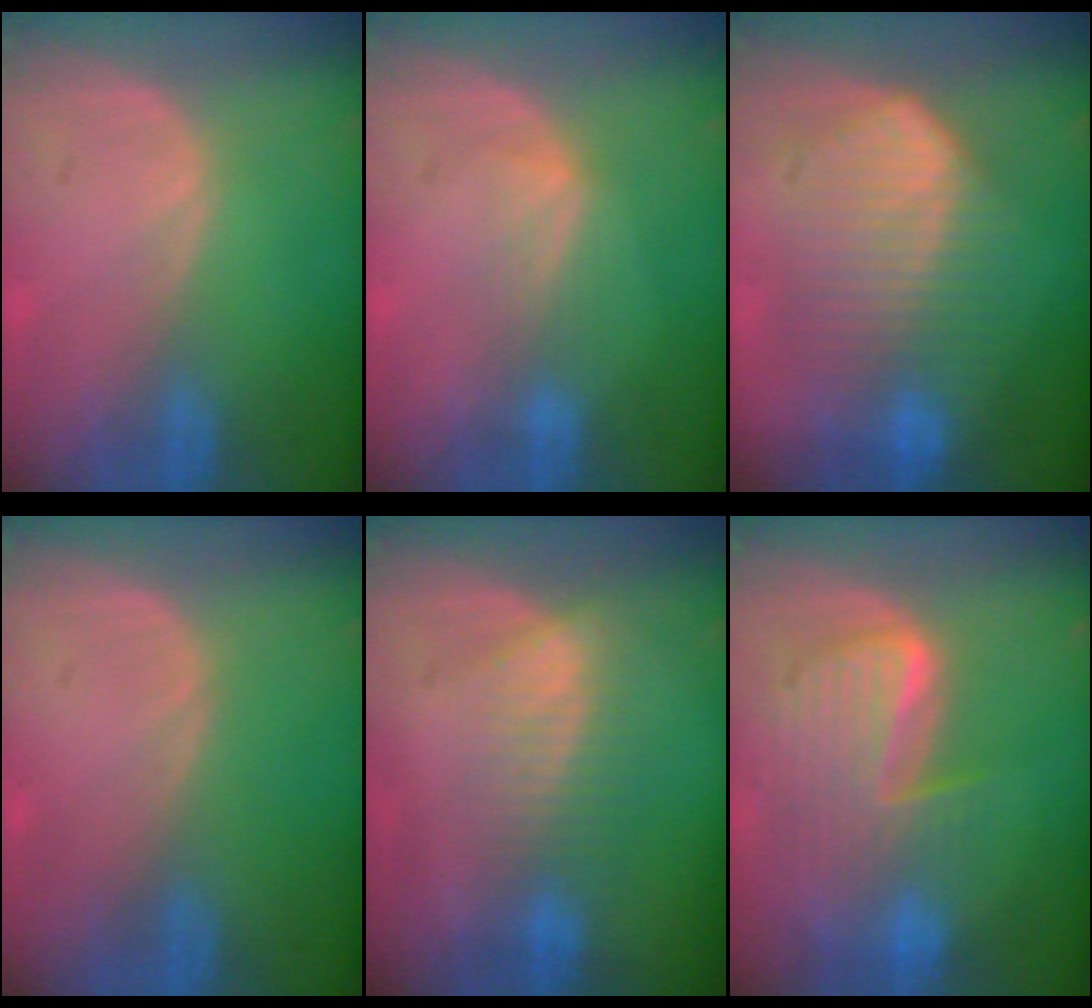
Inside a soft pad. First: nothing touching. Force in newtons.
{"total": 2.7, "press": 2.7, "slide": 0.4}
{"total": 10.2, "press": 10.2, "slide": 0.5}
{"total": 0.0}
{"total": 7.1, "press": 6.3, "slide": 3.4}
{"total": 10.1, "press": 8.7, "slide": 5.1}